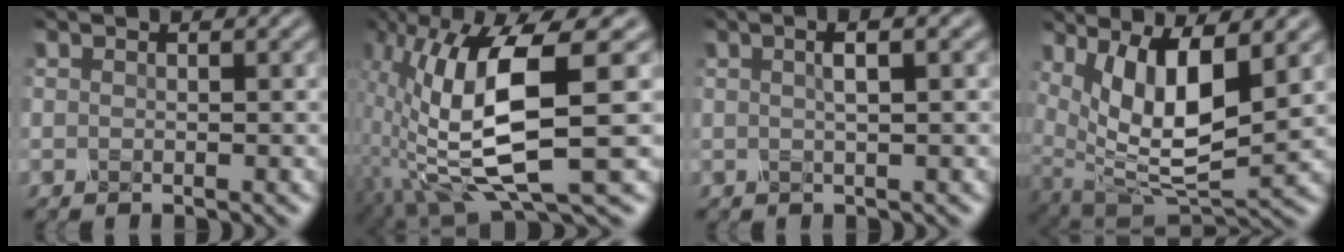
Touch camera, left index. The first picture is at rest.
{"total": 10.6, "force": [-1.0, 3.0, 10.1], "torque": [-0.202, -0.006, -0.009]}
{"total": 2.5, "force": [0.7, 0.6, 2.4], "torque": [-0.027, 0.007, 0.009]}
{"total": 9.7, "force": [2.7, 3.6, 8.6], "torque": [-0.164, -0.011, 0.058]}